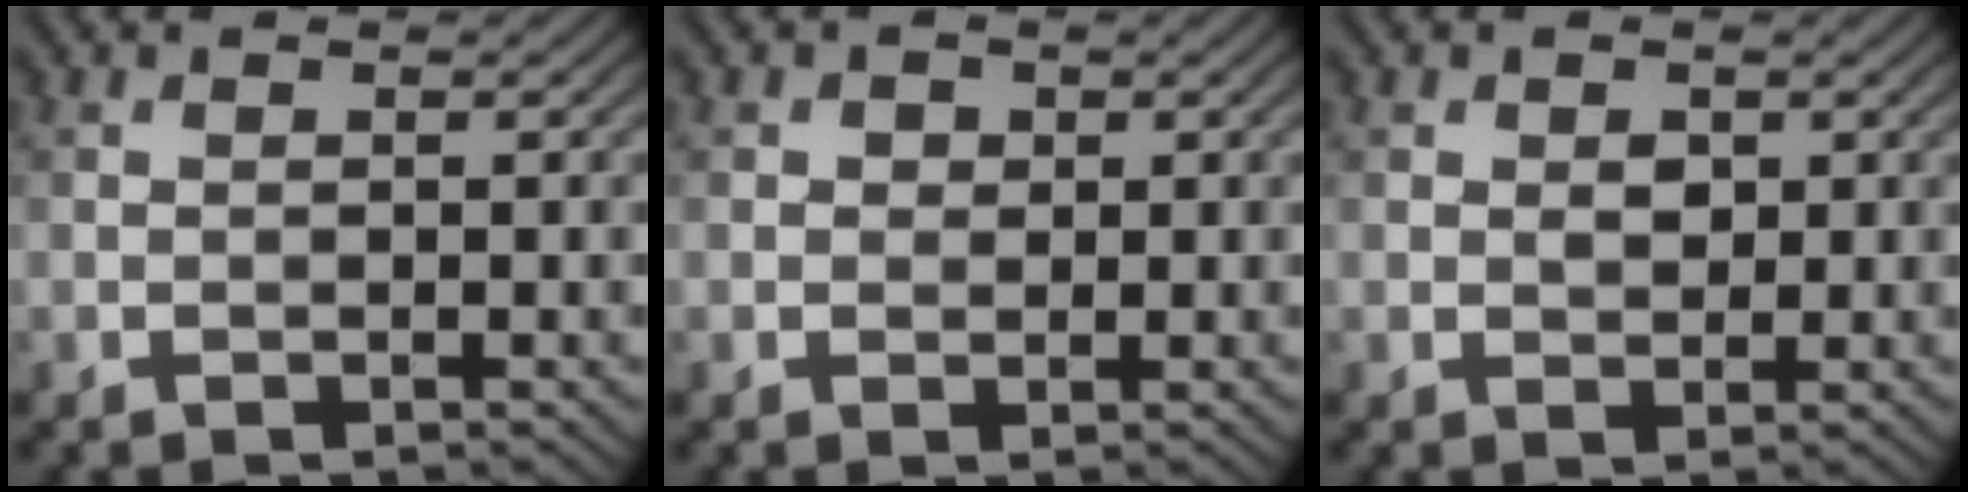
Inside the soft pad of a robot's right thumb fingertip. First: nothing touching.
{"total": 1.3, "force": [0.4, 1.2, 0.5], "torque": [-0.006, -0.001, 0.004]}
{"total": 1.6, "force": [0.5, 1.1, 1.0], "torque": [-0.020, -0.003, 0.008]}